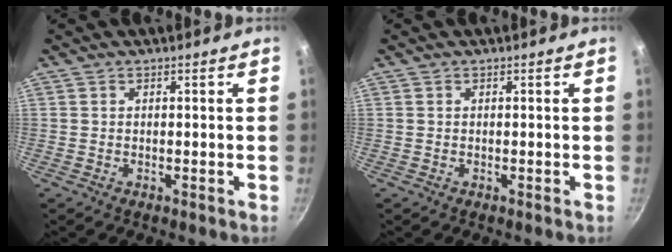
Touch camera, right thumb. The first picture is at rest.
{"total": 0.0}